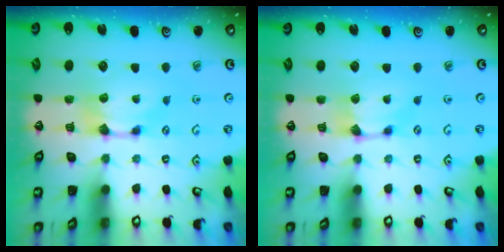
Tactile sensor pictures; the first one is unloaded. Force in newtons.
{"total": 0.6, "press": 0.4, "slide": 0.4}